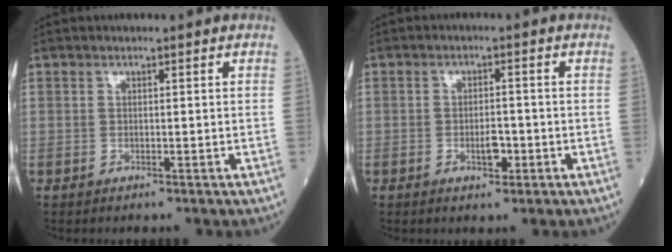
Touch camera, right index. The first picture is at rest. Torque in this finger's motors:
{"motor_torque": [0.11, -0.03, 0.02, 0.00]}